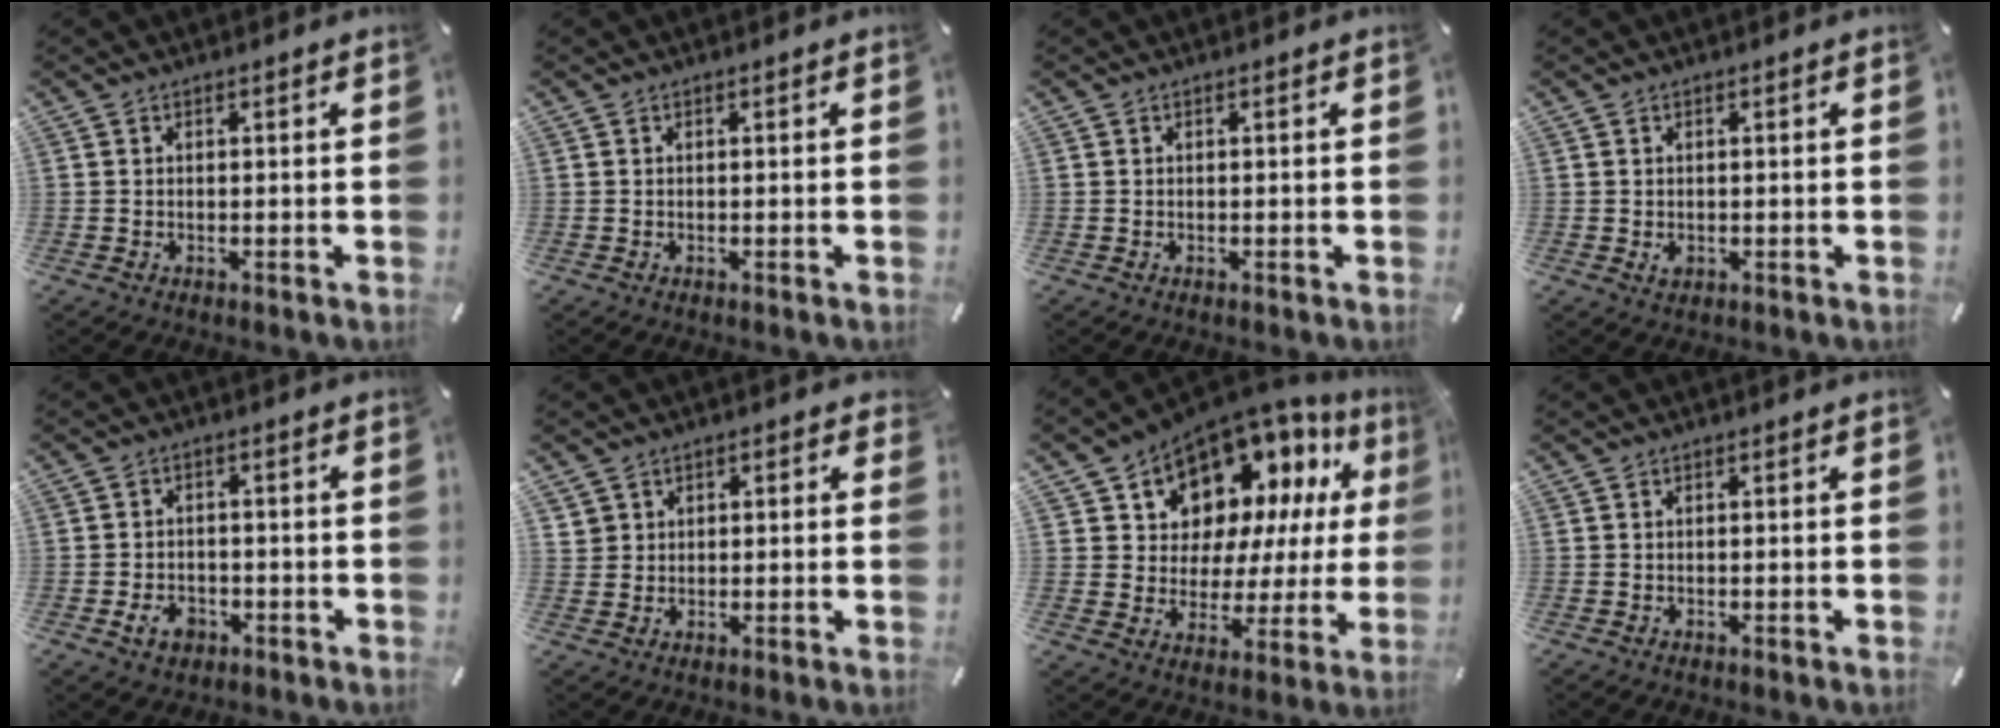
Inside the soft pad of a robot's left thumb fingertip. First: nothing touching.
{"total": 0.0}
{"total": 0.0}
{"total": 1.3, "force": [0.0, 1.1, 0.7], "torque": [-0.006, 0.001, -0.003]}
{"total": 4.7, "force": [-2.0, 3.6, 2.3], "torque": [-0.042, 0.001, -0.039]}
{"total": 3.6, "force": [1.7, 3.1, -0.2], "torque": [0.007, -0.004, 0.029]}
{"total": 13.3, "force": [10.3, 7.8, 3.2], "torque": [-0.064, -0.100, 0.186]}
{"total": 0.0}